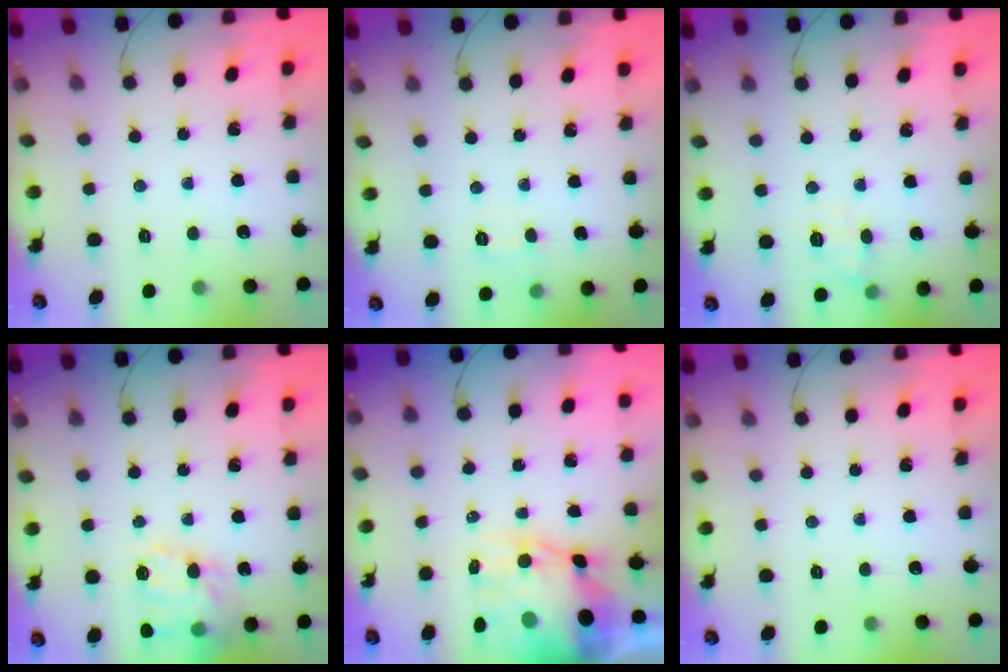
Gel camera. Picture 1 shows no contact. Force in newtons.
{"total": 4.4, "press": 4.2, "slide": 1.4}
{"total": 9.5, "press": 9.4, "slide": 1.7}
{"total": 18.2, "press": 17.9, "slide": 3.1}
{"total": 10.6, "press": 10.1, "slide": 3.0}
{"total": 0.0}